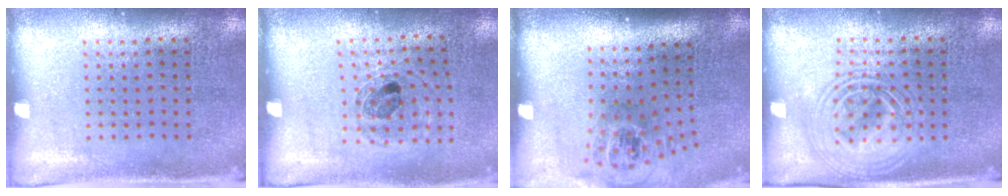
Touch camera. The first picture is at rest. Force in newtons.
{"total": 0.8, "press": 0.8, "slide": 0.3}
{"total": 1.7, "press": 1.2, "slide": 1.2}
{"total": 2.8, "press": 2.8, "slide": 0.3}